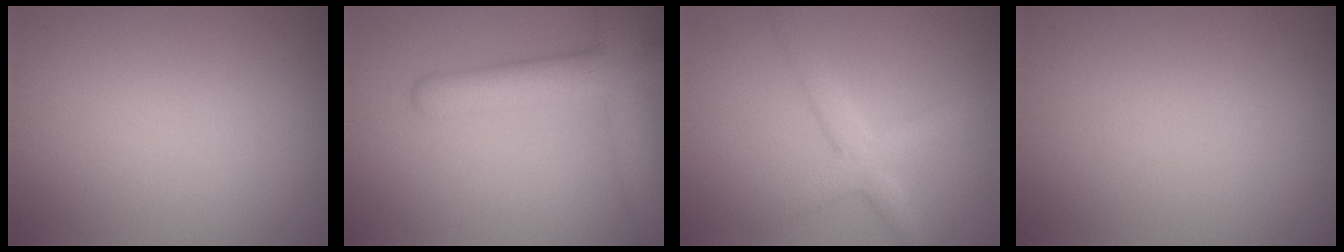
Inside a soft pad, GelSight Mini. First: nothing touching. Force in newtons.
{"total": 6.0, "press": 6.0, "slide": 0.2}
{"total": 2.8, "press": 2.8, "slide": 0.1}
{"total": 0.0}